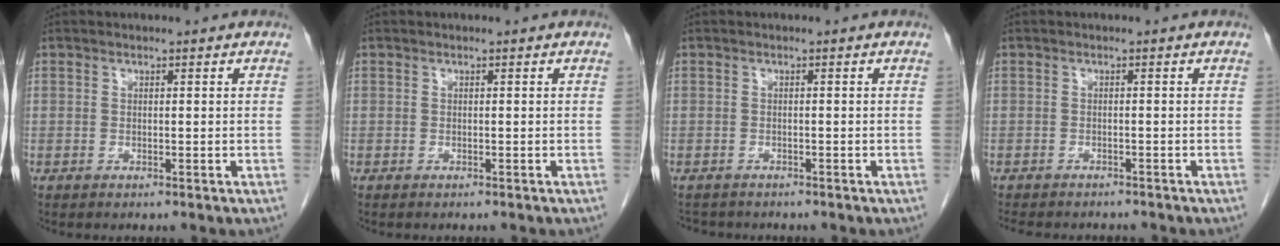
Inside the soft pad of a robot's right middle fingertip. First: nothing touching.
{"total": 1.0, "force": [-0.9, 0.2, 0.4], "torque": [-0.008, -0.002, -0.012]}
{"total": 3.4, "force": [-3.1, 1.4, 0.6], "torque": [-0.010, -0.004, -0.043]}
{"total": 8.4, "force": [-7.4, 2.5, 2.9], "torque": [-0.048, -0.003, -0.096]}